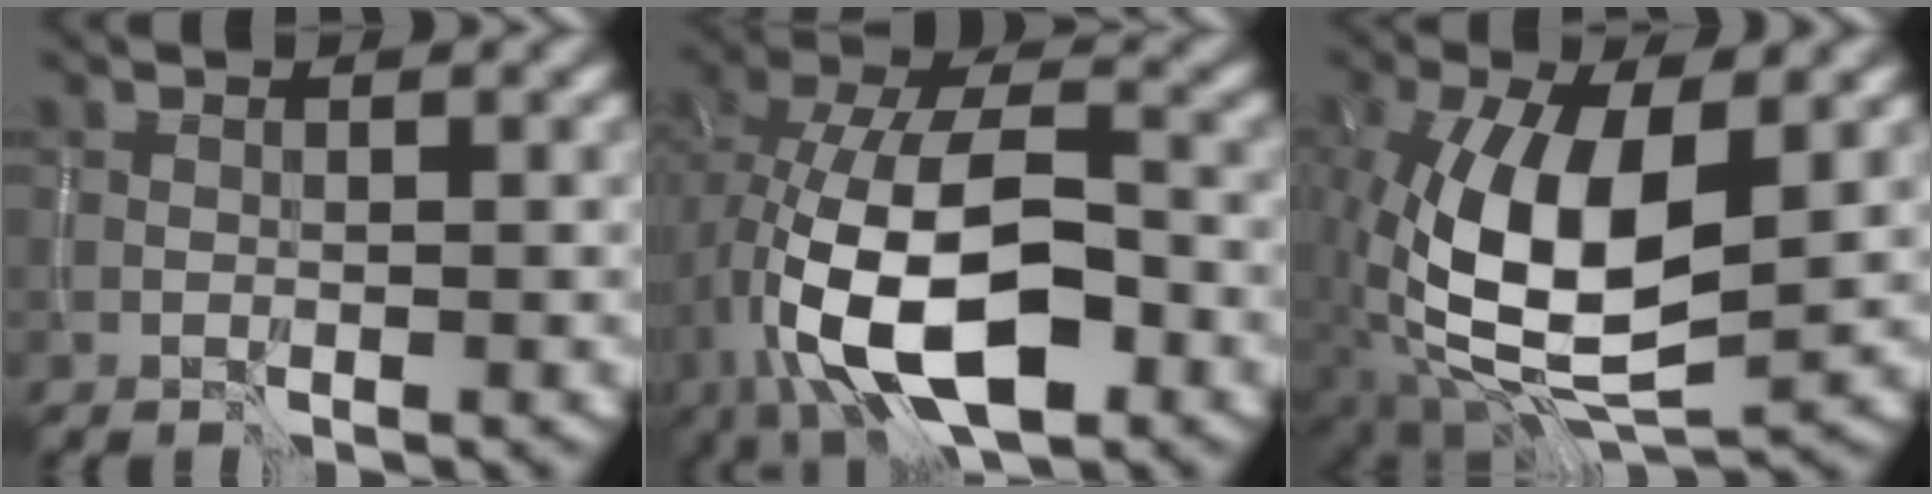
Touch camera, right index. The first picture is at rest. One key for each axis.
{"total": 12.5, "fx": -3.7, "fy": 6.2, "fz": 10.2, "tx": -0.192, "ty": 0.000, "tz": -0.072}
{"total": 11.1, "fx": -0.5, "fy": 5.2, "fz": 9.8, "tx": -0.201, "ty": 0.003, "tz": -0.014}